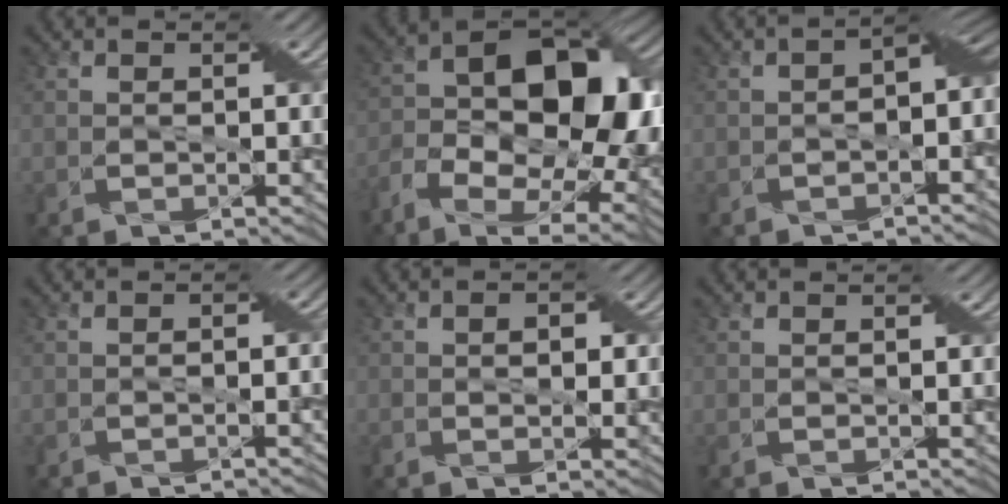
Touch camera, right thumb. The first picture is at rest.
{"total": 16.5, "force": [-2.8, 10.1, 12.8], "torque": [-0.215, -0.006, -0.043]}
{"total": 6.9, "force": [-1.1, 3.8, 5.7], "torque": [-0.071, -0.007, -0.017]}
{"total": 1.2, "force": [-0.8, 0.1, 0.9], "torque": [-0.014, 0.002, -0.017]}
{"total": 2.0, "force": [0.0, 1.1, 1.7], "torque": [-0.019, -0.006, 0.001]}
{"total": 0.0}